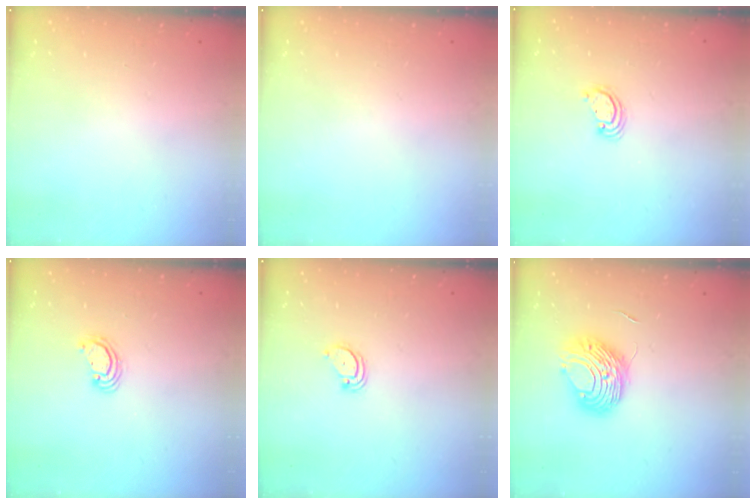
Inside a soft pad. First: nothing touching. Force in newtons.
{"total": 0.0}
{"total": 2.6, "press": 2.6, "slide": 0.2}
{"total": 3.0, "press": 3.0, "slide": 0.3}
{"total": 3.0, "press": 3.0, "slide": 0.2}
{"total": 8.5, "press": 8.5, "slide": 0.2}